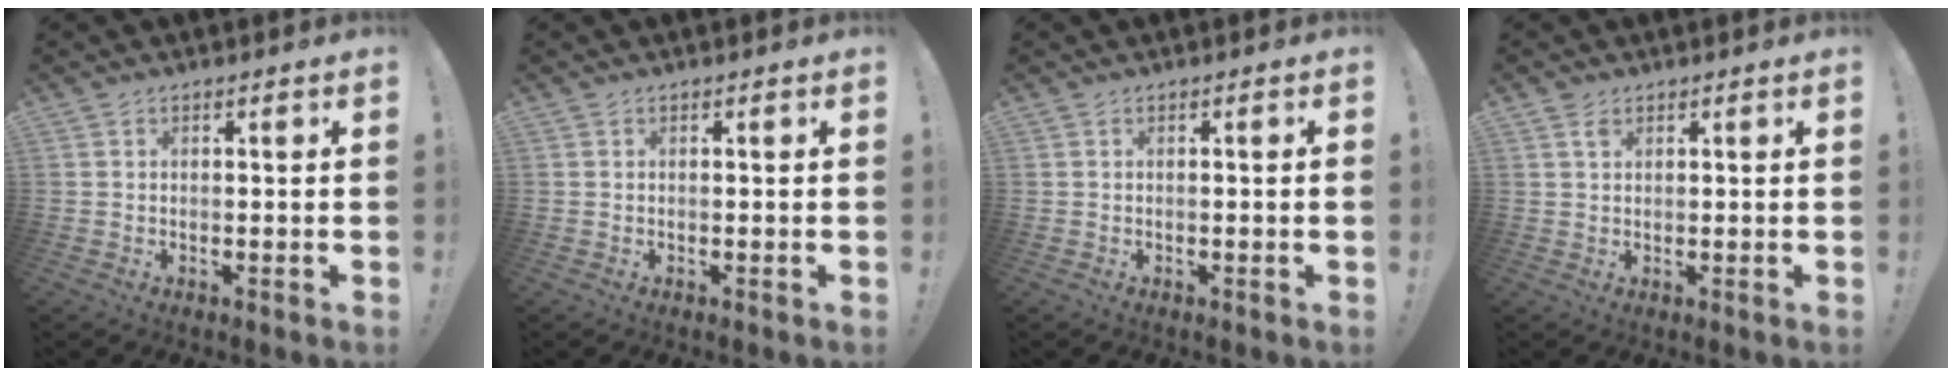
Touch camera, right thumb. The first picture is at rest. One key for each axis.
{"total": 0.0}
{"total": 1.0, "fx": -0.2, "fy": -0.3, "fz": 0.9, "tx": -0.014, "ty": -0.001, "tz": -0.005}
{"total": 1.9, "fx": 1.2, "fy": 1.2, "fz": 0.7, "tx": -0.005, "ty": -0.003, "tz": 0.021}